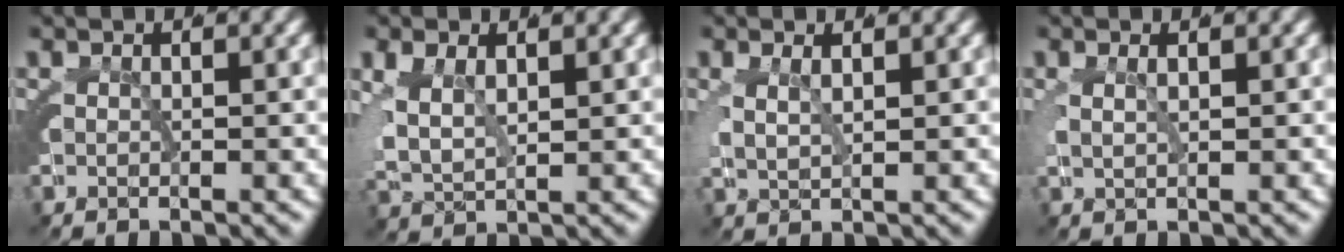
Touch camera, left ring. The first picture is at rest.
{"total": 5.0, "force": [0.6, 3.9, 3.1], "torque": [-0.086, -0.011, 0.018]}
{"total": 2.1, "force": [0.6, 1.2, 1.6], "torque": [-0.043, -0.006, 0.018]}
{"total": 1.3, "force": [0.3, 0.5, 1.2], "torque": [-0.029, -0.003, 0.010]}